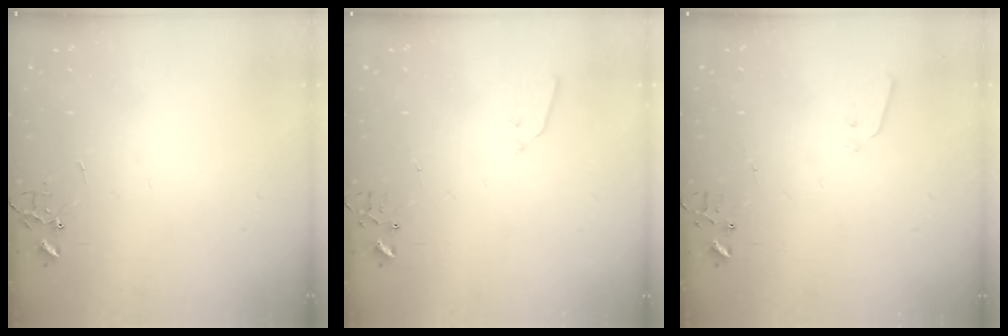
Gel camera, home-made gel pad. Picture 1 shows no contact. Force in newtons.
{"total": 3.5, "press": 3.5, "slide": 0.6}
{"total": 2.9, "press": 2.8, "slide": 0.8}